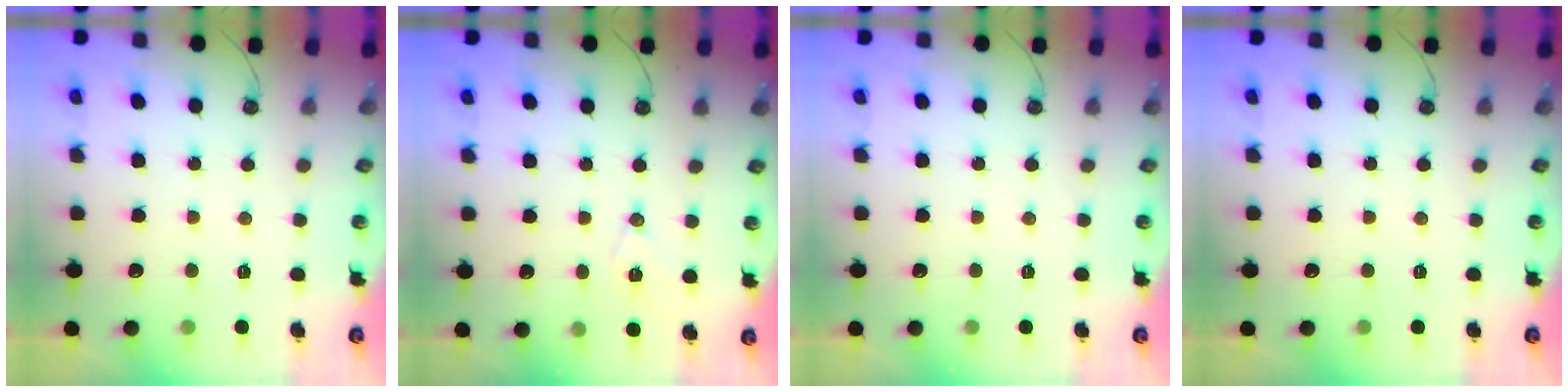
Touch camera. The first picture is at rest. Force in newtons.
{"total": 7.5, "press": 6.6, "slide": 3.6}
{"total": 0.0}
{"total": 0.0}